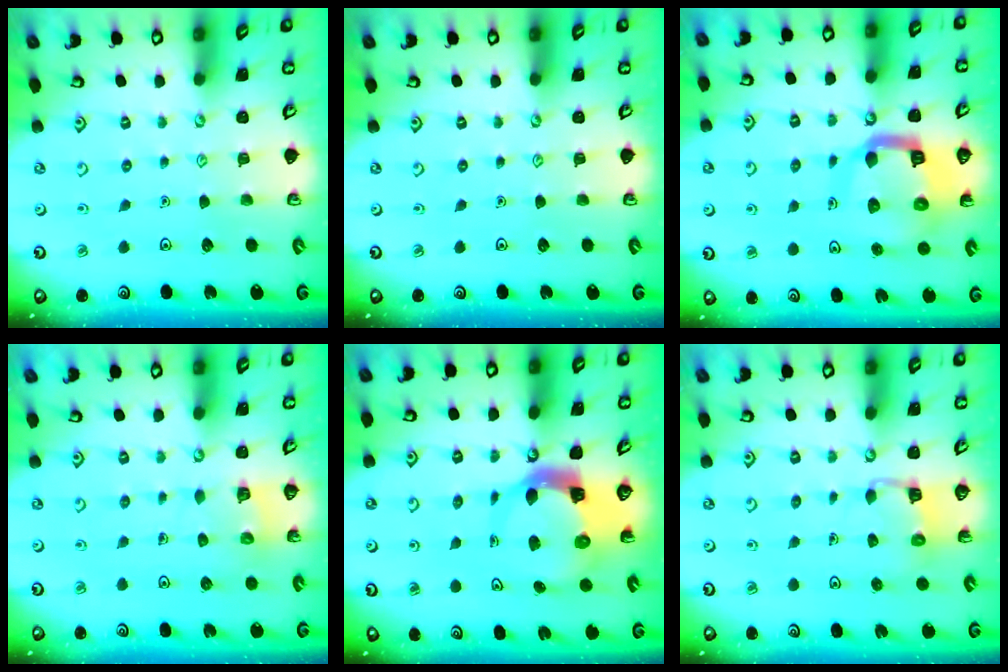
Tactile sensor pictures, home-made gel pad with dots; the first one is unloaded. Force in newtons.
{"total": 0.0}
{"total": 13.8, "press": 13.7, "slide": 1.7}
{"total": 4.7, "press": 4.7, "slide": 0.3}
{"total": 6.5, "press": 6.4, "slide": 1.0}
{"total": 2.8, "press": 2.8, "slide": 0.2}